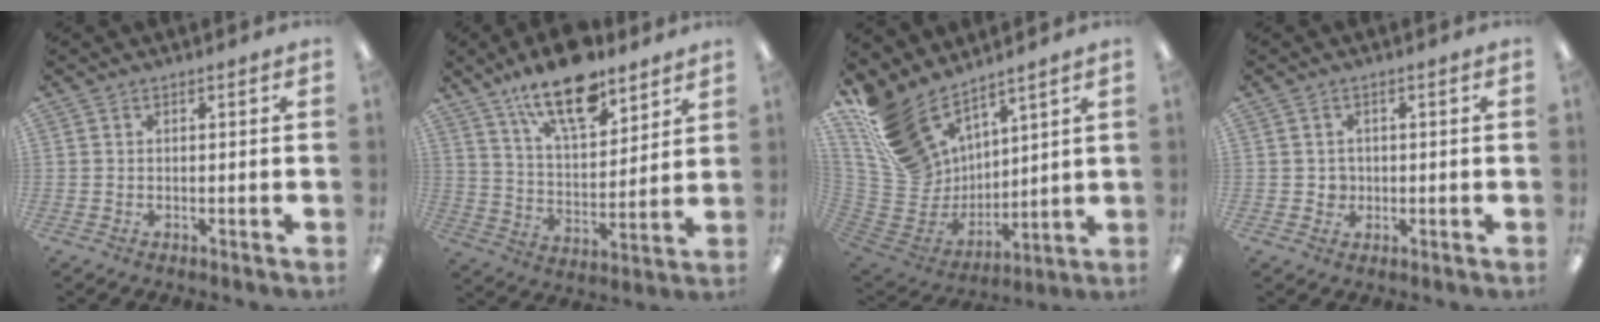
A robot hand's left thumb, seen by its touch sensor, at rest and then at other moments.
{"total": 16.3, "force": [12.2, 6.2, 8.9], "torque": [-0.147, -0.065, 0.209]}
{"total": 16.8, "force": [12.6, 9.6, 5.7], "torque": [-0.138, -0.080, 0.246]}
{"total": 2.2, "force": [0.3, 2.1, 0.3], "torque": [-0.002, 0.001, 0.001]}